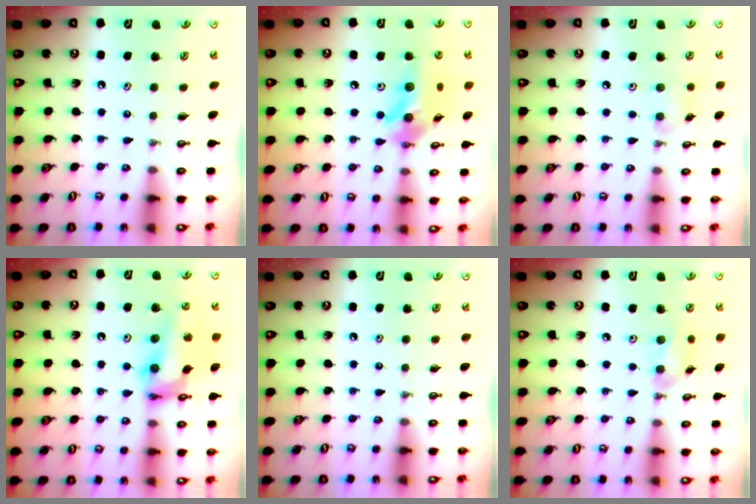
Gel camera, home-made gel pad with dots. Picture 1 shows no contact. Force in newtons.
{"total": 14.5, "press": 14.2, "slide": 2.9}
{"total": 5.8, "press": 5.7, "slide": 1.1}
{"total": 15.5, "press": 15.4, "slide": 1.7}
{"total": 0.0}
{"total": 7.9, "press": 7.6, "slide": 2.2}